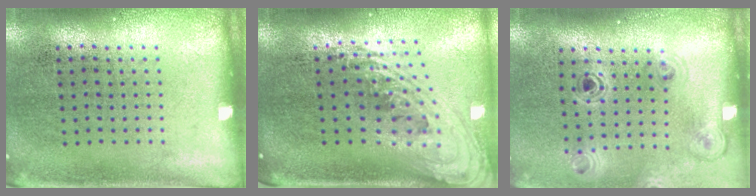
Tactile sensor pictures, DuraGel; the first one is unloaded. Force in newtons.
{"total": 2.3, "press": 1.6, "slide": 1.7}
{"total": 1.1, "press": 1.1, "slide": 0.2}